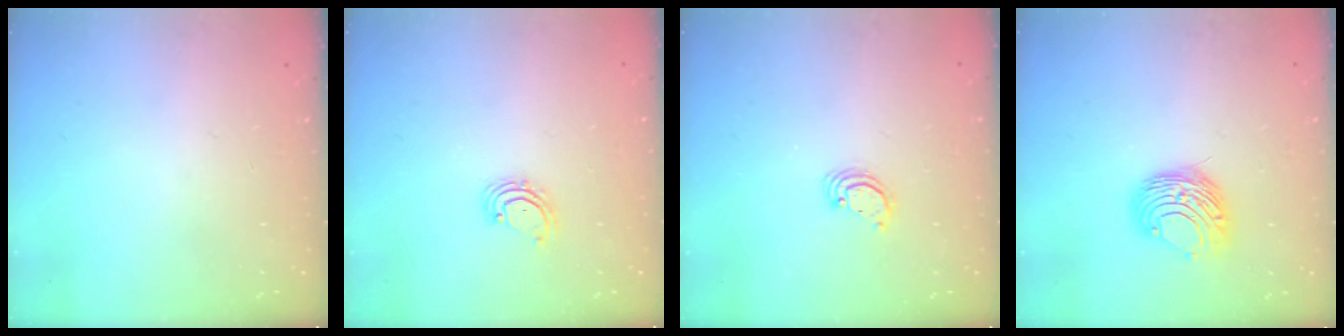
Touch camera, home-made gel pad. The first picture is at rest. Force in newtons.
{"total": 2.8, "press": 2.8, "slide": 0.2}
{"total": 2.6, "press": 2.6, "slide": 0.2}
{"total": 9.7, "press": 9.7, "slide": 1.0}